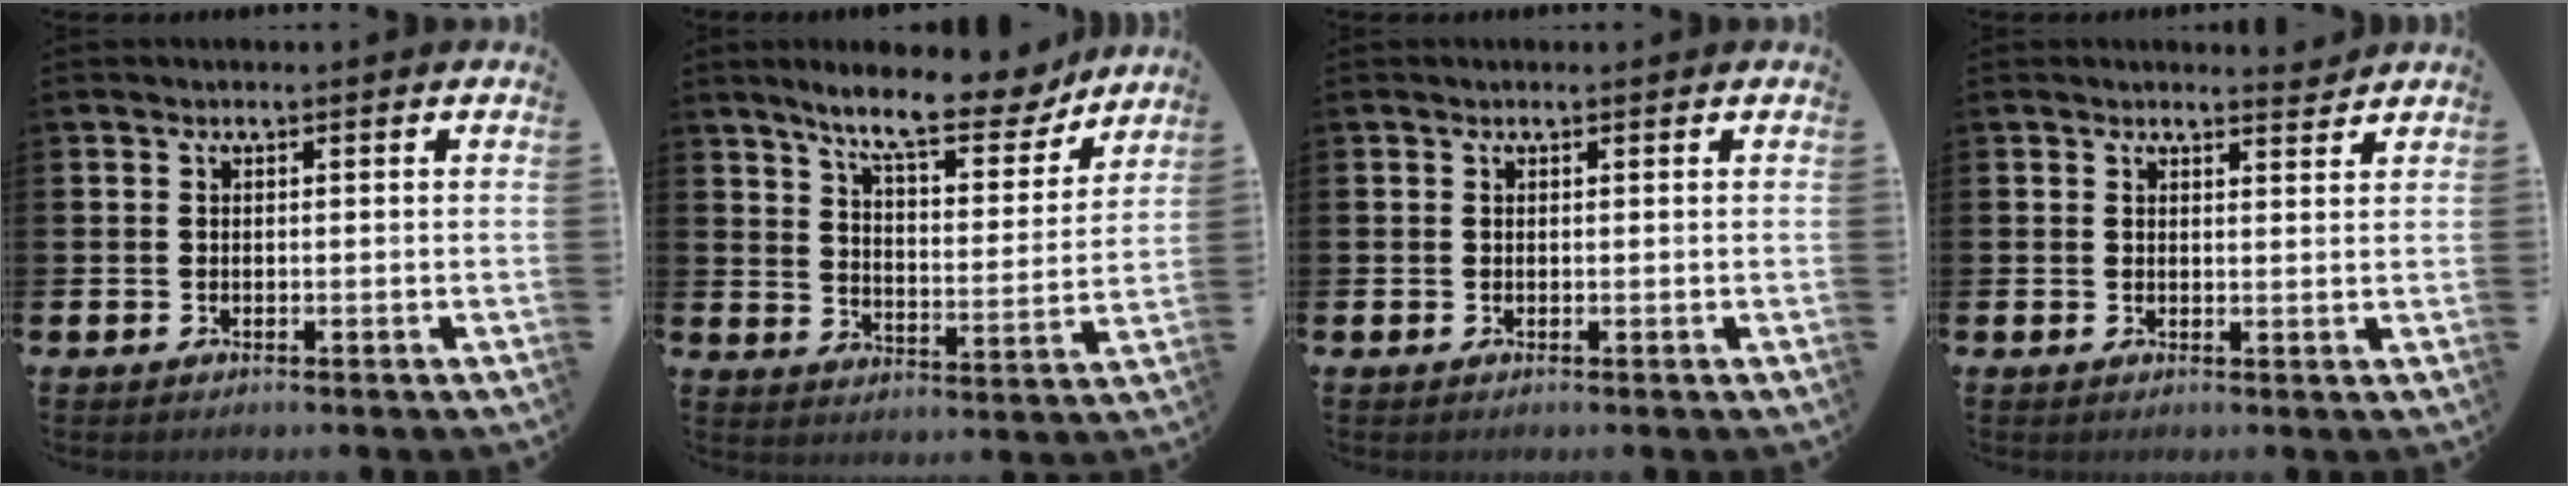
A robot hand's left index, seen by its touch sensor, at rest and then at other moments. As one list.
[{"total": 10.4, "force": [9.0, 2.4, 4.6], "torque": [-0.101, -0.050, 0.154]}, {"total": 0.0}, {"total": 2.5, "force": [2.5, 0.2, 0.0], "torque": [0.006, -0.016, 0.042]}]